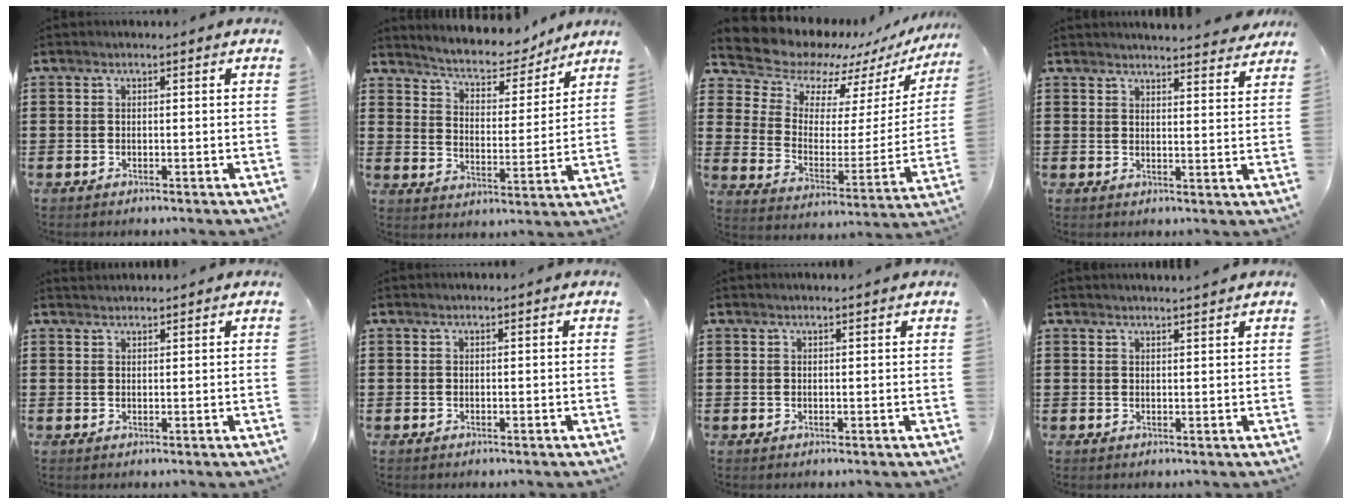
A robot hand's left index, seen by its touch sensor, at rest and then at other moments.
{"total": 4.9, "force": [4.5, 1.2, 1.4], "torque": [-0.051, -0.030, 0.071]}
{"total": 9.5, "force": [9.0, 2.8, 1.3], "torque": [-0.065, -0.078, 0.155]}
{"total": 3.7, "force": [3.7, -0.4, 0.4], "torque": [-0.014, -0.022, 0.065]}
{"total": 1.2, "force": [1.2, 0.1, 0.0], "torque": [-0.002, 0.000, 0.024]}
{"total": 0.0}
{"total": 0.9, "force": [0.8, -0.1, 0.3], "torque": [-0.007, -0.003, 0.017]}
{"total": 1.6, "force": [1.6, -0.3, 0.2], "torque": [-0.007, -0.002, 0.031]}